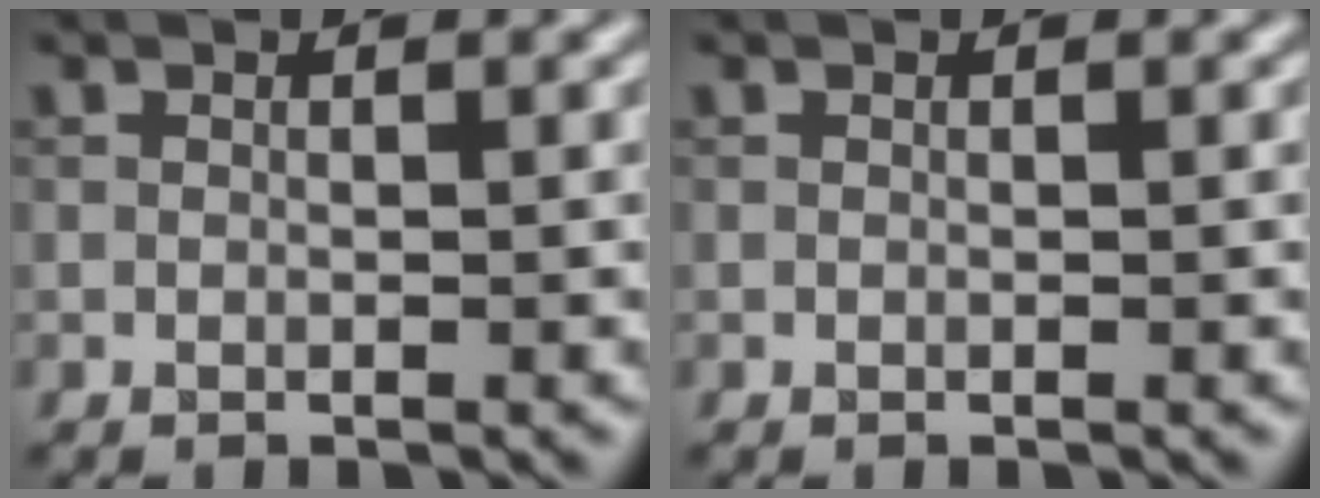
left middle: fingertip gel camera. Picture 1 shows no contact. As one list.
[{"total": 0.0}]